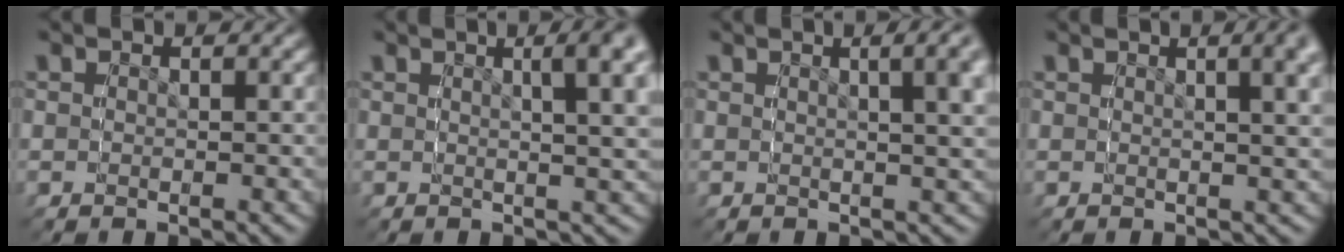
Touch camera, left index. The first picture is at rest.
{"total": 1.5, "force": [0.8, -0.9, 0.9], "torque": [0.012, 0.024, 0.011]}
{"total": 1.1, "force": [0.4, -1.0, 0.4], "torque": [0.006, 0.018, 0.006]}
{"total": 1.3, "force": [0.6, -1.2, -0.2], "torque": [0.014, 0.020, 0.007]}